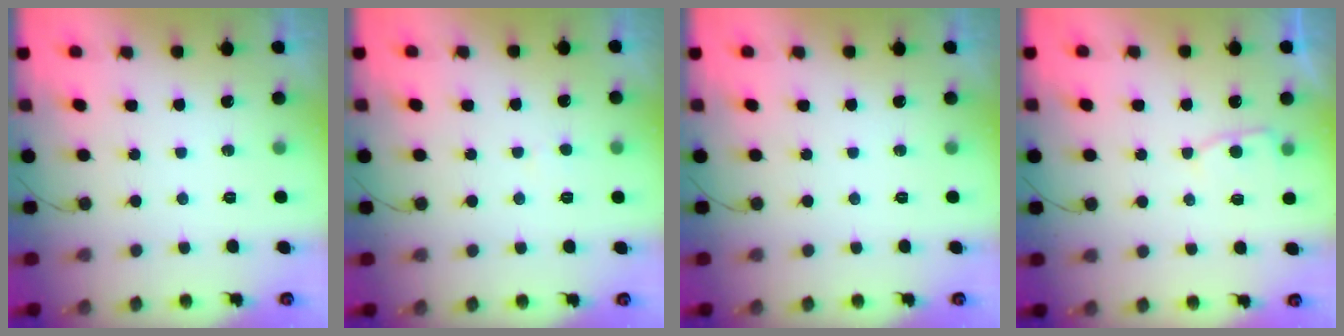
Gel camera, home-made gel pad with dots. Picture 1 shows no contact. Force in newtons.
{"total": 2.3, "press": 2.3, "slide": 0.2}
{"total": 0.0}
{"total": 4.5, "press": 4.5, "slide": 0.4}